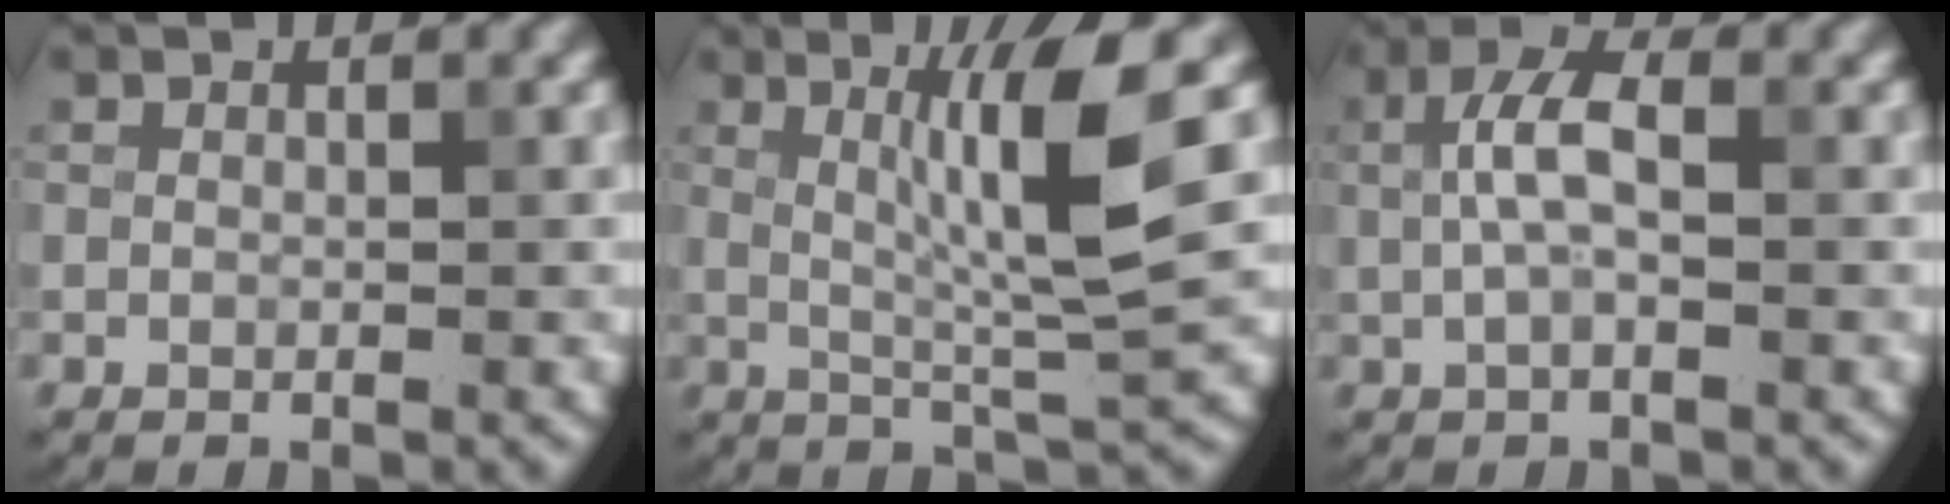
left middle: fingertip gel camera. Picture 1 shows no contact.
{"total": 7.1, "force": [1.7, 0.8, 6.8], "torque": [-0.118, 0.001, 0.033]}
{"total": 3.6, "force": [0.4, 1.5, 3.3], "torque": [-0.071, 0.008, 0.002]}